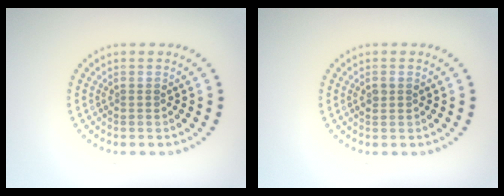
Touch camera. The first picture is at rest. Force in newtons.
{"total": 0.9, "press": 0.9, "slide": 0.2}